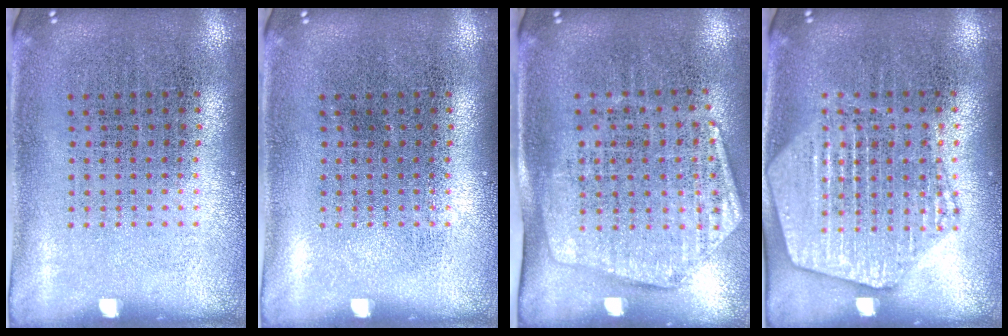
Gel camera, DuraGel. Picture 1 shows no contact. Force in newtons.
{"total": 0.0}
{"total": 1.9, "press": 1.6, "slide": 1.0}
{"total": 1.9, "press": 1.9, "slide": 0.2}